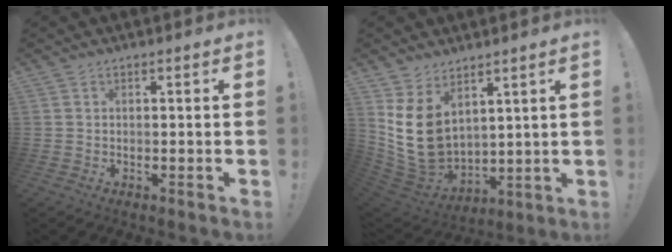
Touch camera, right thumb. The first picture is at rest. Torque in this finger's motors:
{"motor_torque": [0.11, 0.83, 0.84, 0.95, 0.14]}